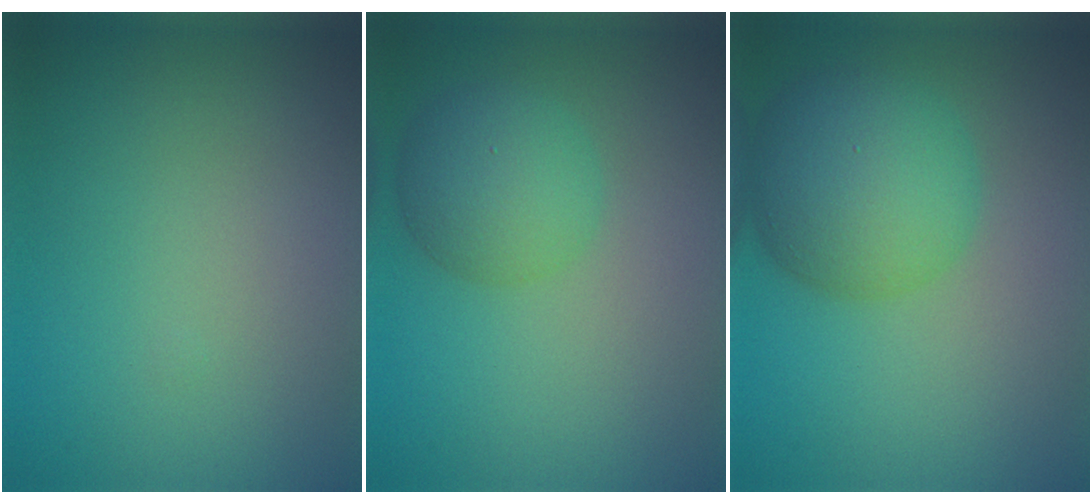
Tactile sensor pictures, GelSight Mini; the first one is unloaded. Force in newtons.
{"total": 3.9, "press": 3.9, "slide": 0.1}
{"total": 6.8, "press": 6.8, "slide": 0.1}